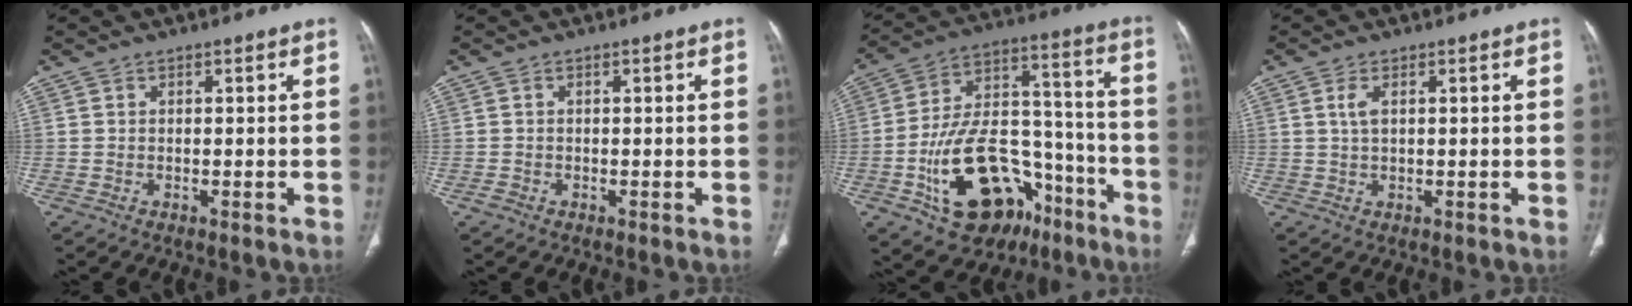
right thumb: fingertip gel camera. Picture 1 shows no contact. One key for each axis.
{"total": 0.8, "fx": -0.5, "fy": 0.6, "fz": 0.2, "tx": -0.004, "ty": 0.001, "tz": -0.010}
{"total": 24.4, "fx": -11.0, "fy": 14.4, "fz": 16.2, "tx": -0.271, "ty": 0.080, "tz": -0.162}
{"total": 2.5, "fx": 0.8, "fy": 1.1, "fz": 2.1, "tx": -0.050, "ty": 0.003, "tz": 0.021}